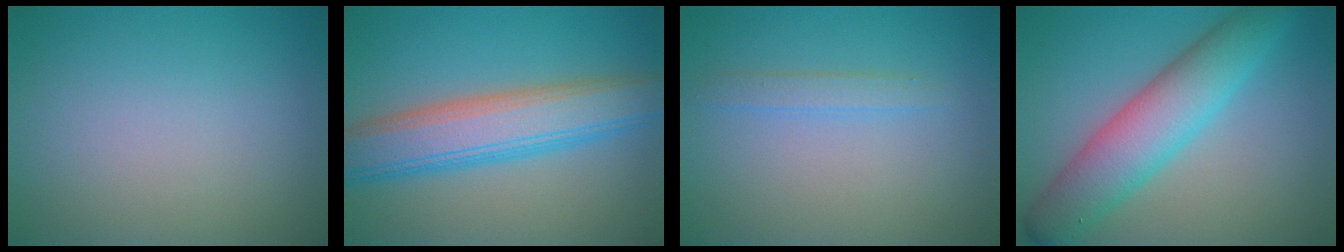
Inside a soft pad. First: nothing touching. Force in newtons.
{"total": 7.2, "press": 7.2, "slide": 0.2}
{"total": 1.4, "press": 1.4, "slide": 0.0}
{"total": 6.9, "press": 6.9, "slide": 0.0}